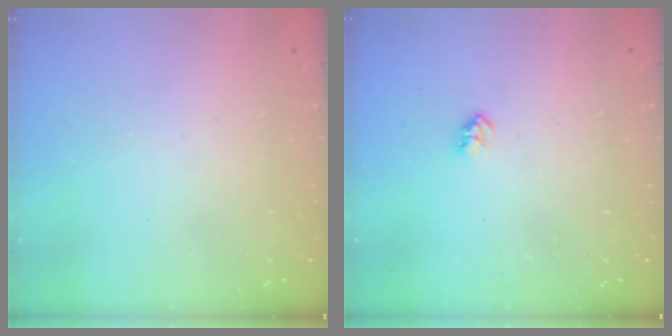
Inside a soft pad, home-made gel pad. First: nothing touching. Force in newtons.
{"total": 2.6, "press": 2.6, "slide": 0.4}